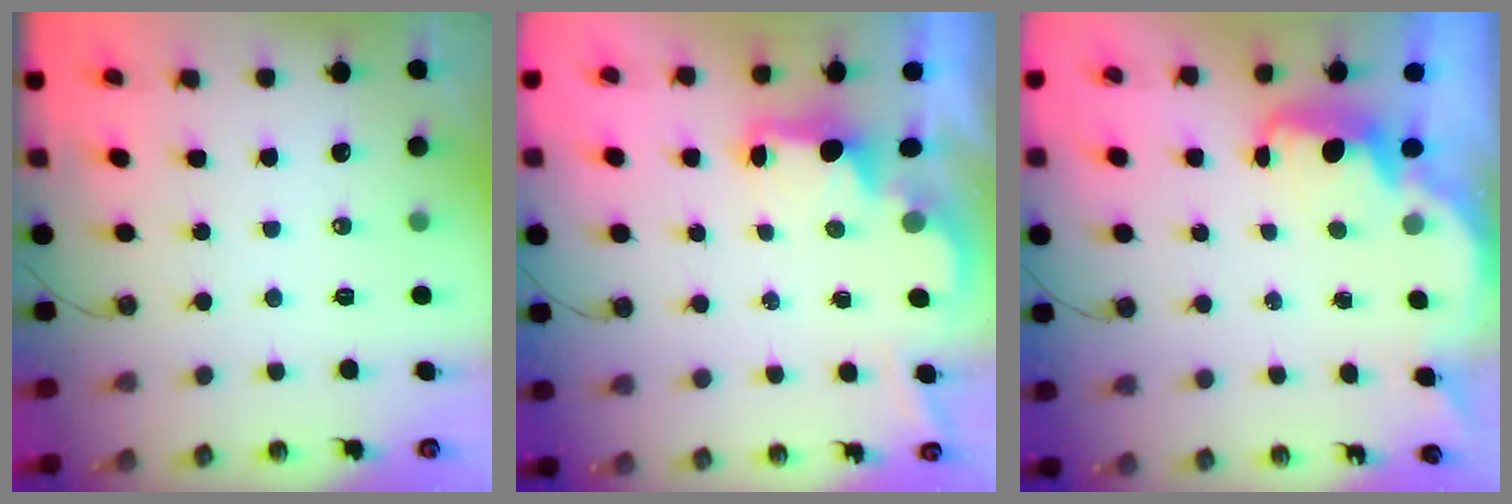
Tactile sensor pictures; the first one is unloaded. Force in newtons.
{"total": 2.1, "press": 1.9, "slide": 0.8}
{"total": 2.2, "press": 2.1, "slide": 0.6}